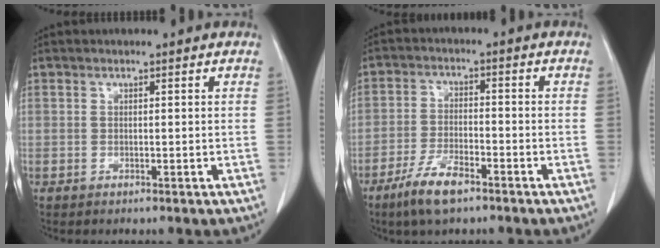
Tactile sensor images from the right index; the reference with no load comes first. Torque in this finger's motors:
{"motor_torque": [0.69, -0.64, 0.40, 0.13]}